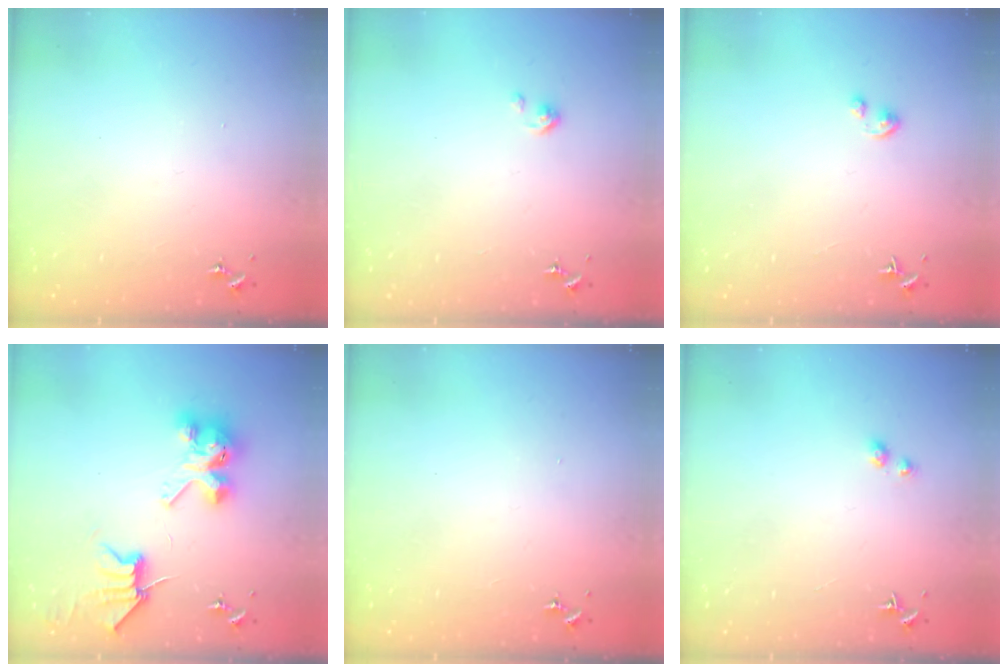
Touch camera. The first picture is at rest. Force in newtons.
{"total": 3.0, "press": 3.0, "slide": 0.3}
{"total": 1.9, "press": 1.9, "slide": 0.2}
{"total": 8.9, "press": 8.8, "slide": 0.6}
{"total": 0.0}
{"total": 2.8, "press": 2.8, "slide": 0.2}